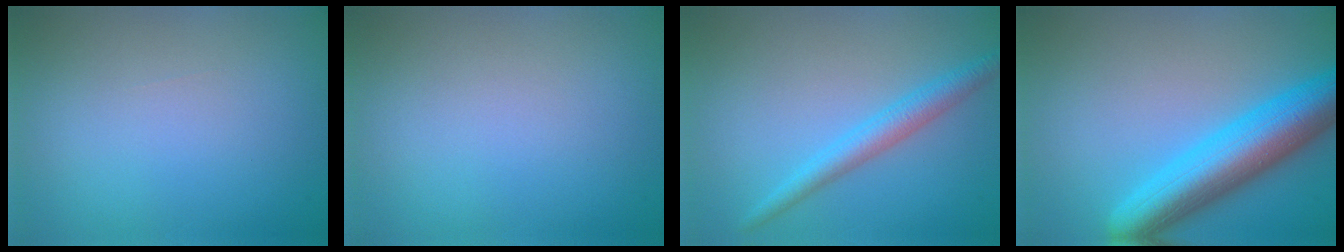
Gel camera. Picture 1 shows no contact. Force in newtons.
{"total": 0.0}
{"total": 2.9, "press": 2.9, "slide": 0.1}
{"total": 8.3, "press": 8.3, "slide": 0.2}